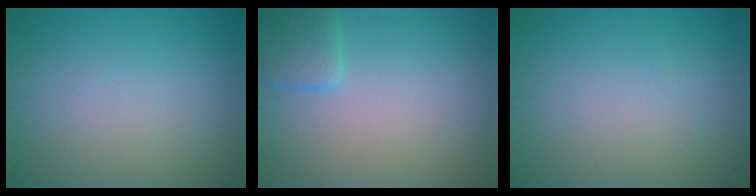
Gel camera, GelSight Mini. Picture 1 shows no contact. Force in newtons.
{"total": 2.4, "press": 2.4, "slide": 0.3}
{"total": 0.0}